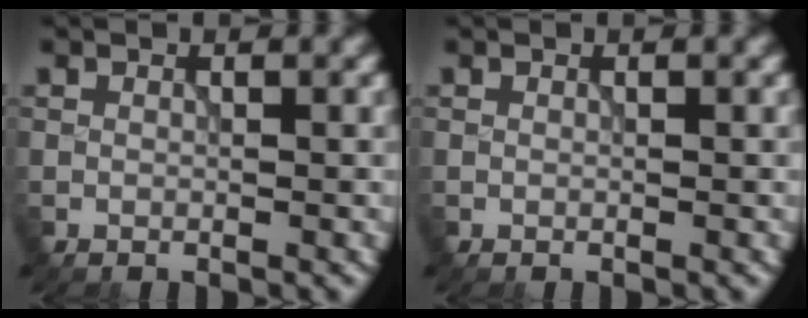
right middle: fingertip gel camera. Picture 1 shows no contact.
{"total": 0.0}